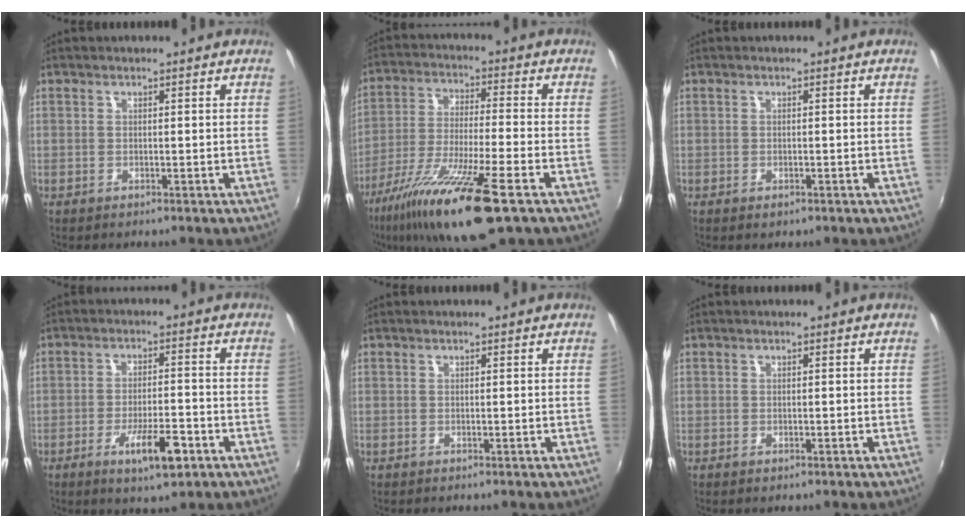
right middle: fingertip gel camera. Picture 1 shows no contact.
{"total": 17.8, "force": [-11.0, 1.5, 13.9], "torque": [-0.274, -0.046, -0.199]}
{"total": 0.7, "force": [-0.4, 0.5, 0.3], "torque": [-0.004, -0.002, -0.007]}
{"total": 10.7, "force": [-5.1, 2.6, 9.0], "torque": [-0.165, -0.016, -0.077]}
{"total": 0.0}
{"total": 0.0}